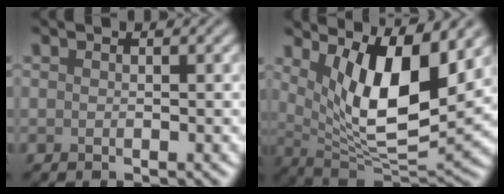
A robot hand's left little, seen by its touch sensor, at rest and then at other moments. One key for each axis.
{"total": 9.4, "fx": 3.4, "fy": 3.3, "fz": 8.2, "tx": -0.139, "ty": -0.025, "tz": 0.064}